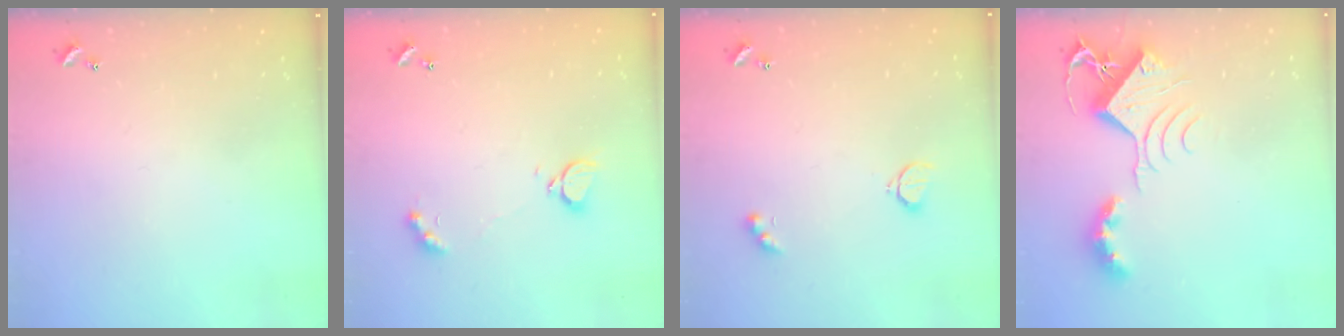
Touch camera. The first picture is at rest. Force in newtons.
{"total": 2.5, "press": 2.4, "slide": 0.5}
{"total": 2.6, "press": 2.5, "slide": 0.5}
{"total": 9.4, "press": 9.4, "slide": 1.1}